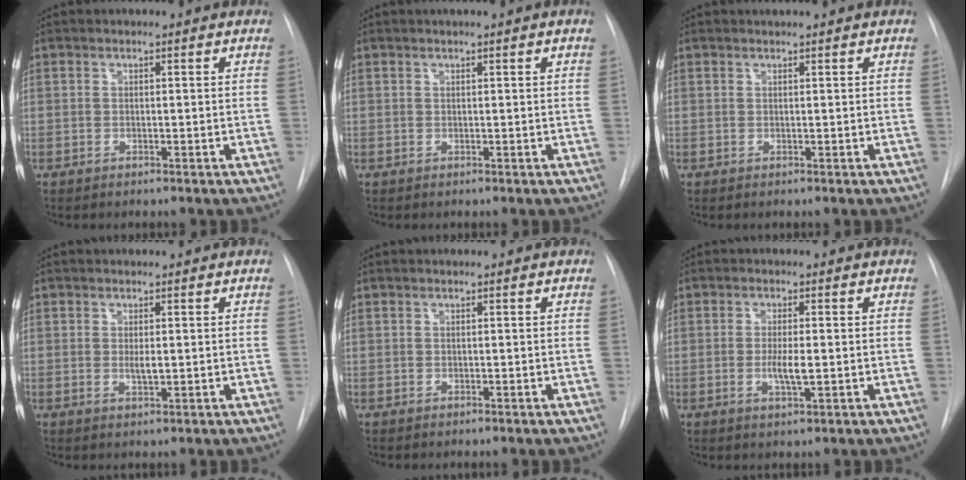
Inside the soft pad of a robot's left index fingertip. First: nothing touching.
{"total": 0.9, "force": [0.5, -0.3, 0.7], "torque": [-0.016, 0.001, 0.013]}
{"total": 0.7, "force": [0.6, -0.2, 0.2], "torque": [-0.004, 0.004, 0.015]}
{"total": 1.5, "force": [0.2, 0.4, 1.4], "torque": [-0.028, -0.003, 0.004]}
{"total": 0.0}
{"total": 3.3, "force": [-0.5, 0.5, 3.3], "torque": [-0.062, -0.005, -0.006]}